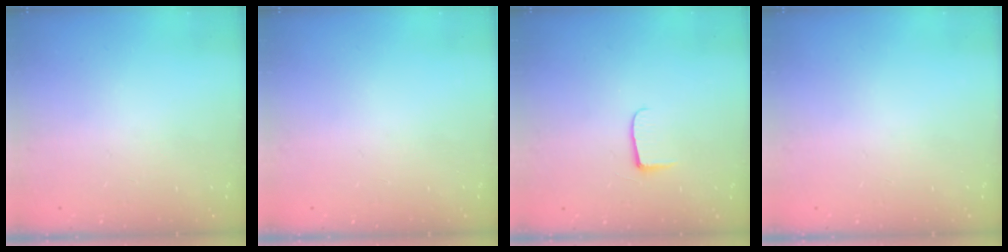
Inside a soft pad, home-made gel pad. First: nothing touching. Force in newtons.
{"total": 0.0}
{"total": 6.1, "press": 6.1, "slide": 0.6}
{"total": 0.0}